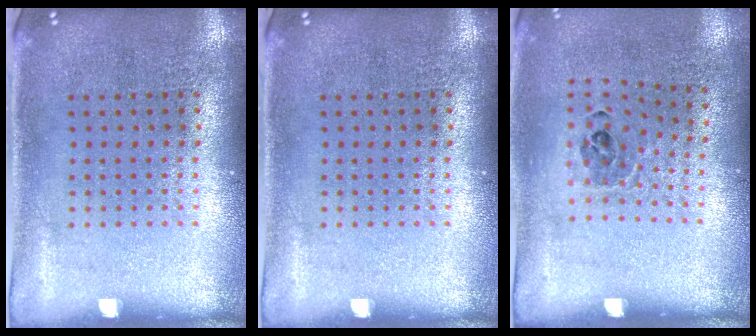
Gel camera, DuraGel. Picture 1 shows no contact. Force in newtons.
{"total": 0.0}
{"total": 0.9, "press": 0.8, "slide": 0.5}